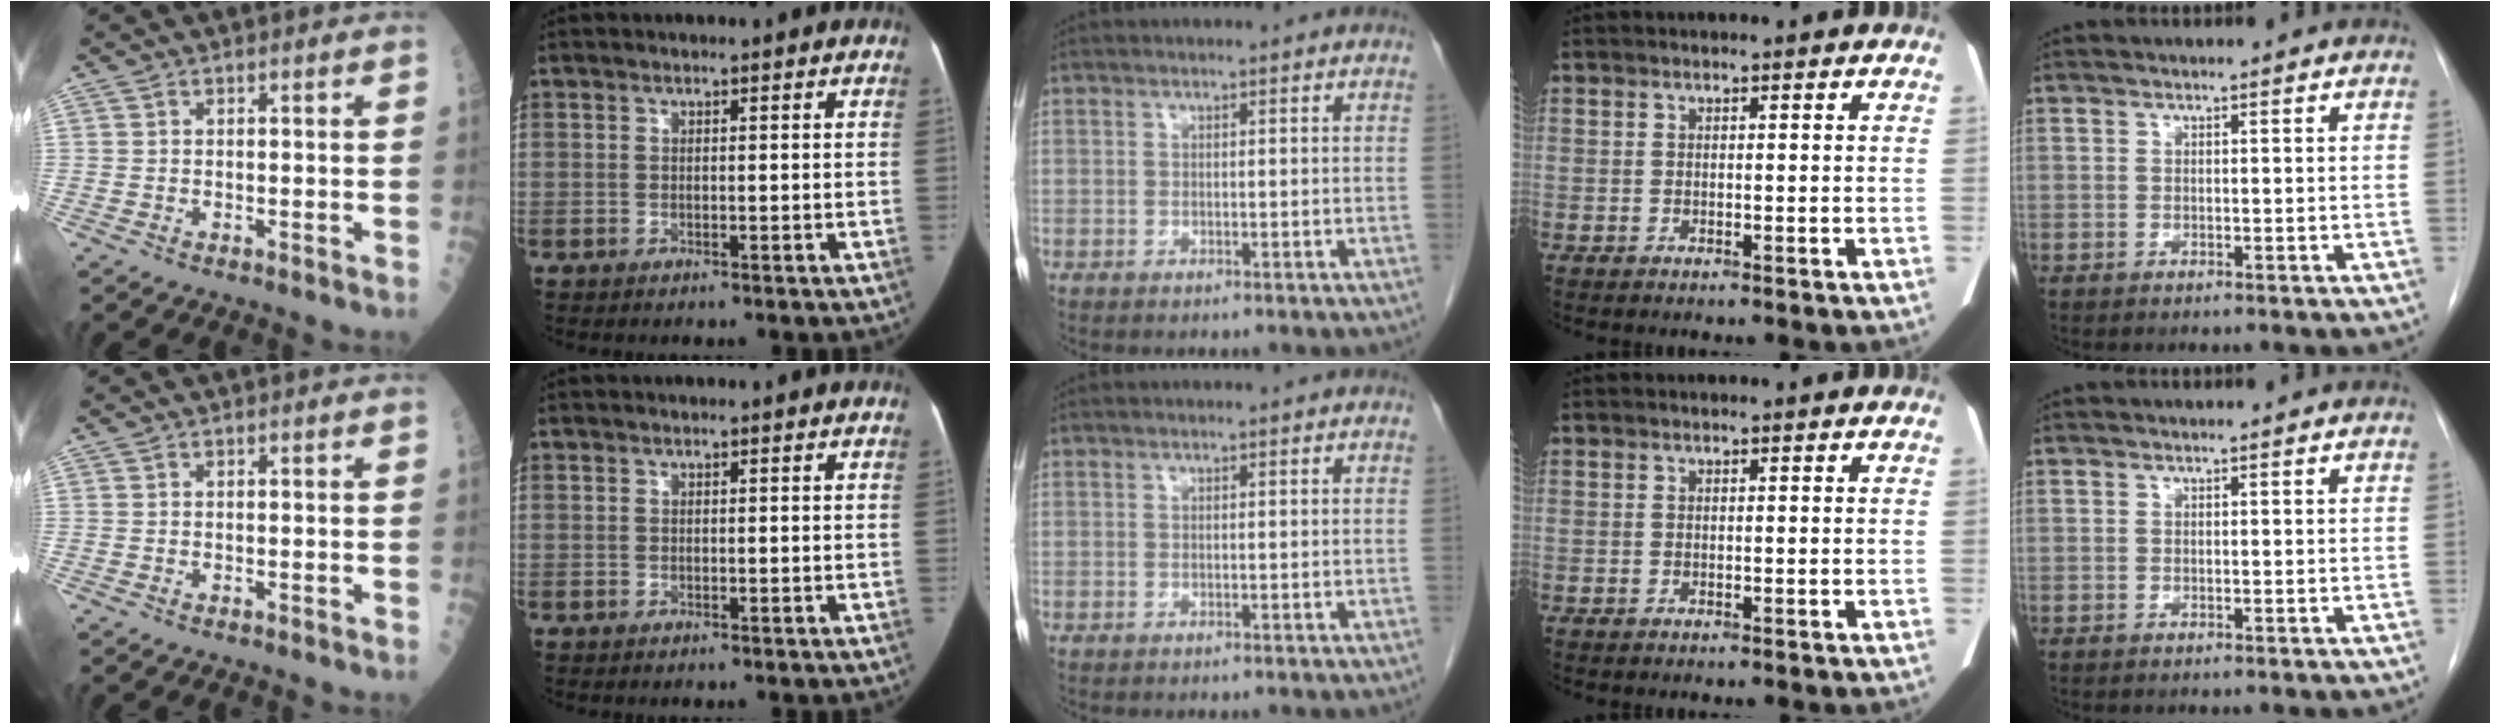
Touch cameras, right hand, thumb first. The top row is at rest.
{}